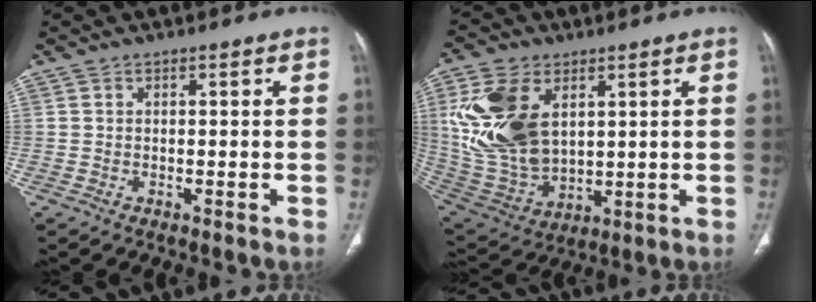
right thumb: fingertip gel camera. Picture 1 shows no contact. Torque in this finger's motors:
{"motor_torque": [0.16, 0.61, 0.86, 0.95, 0.38]}